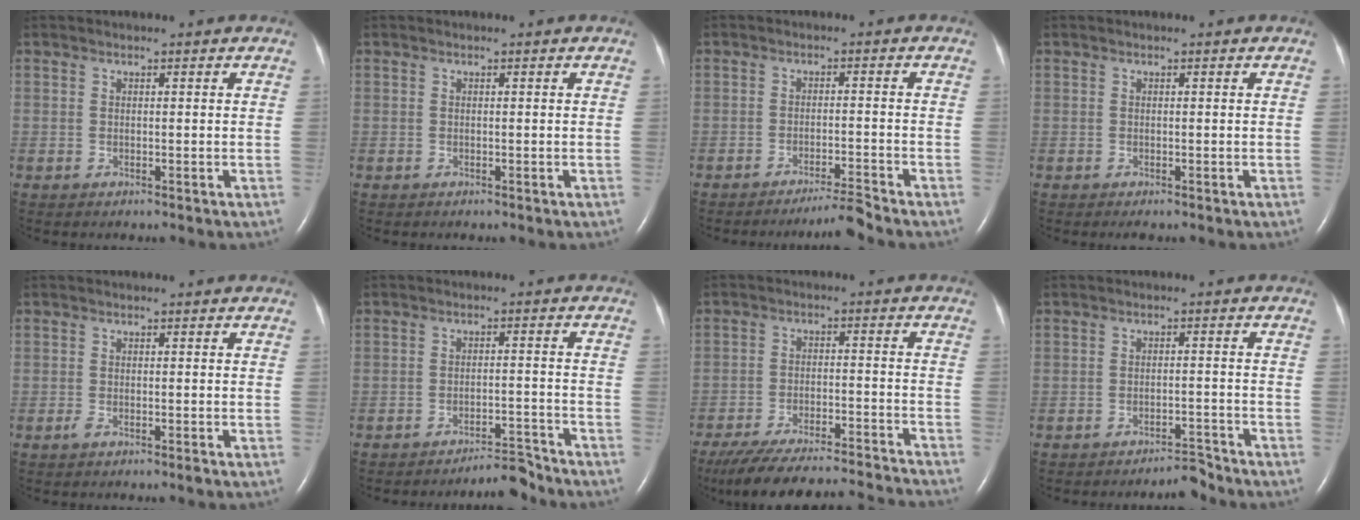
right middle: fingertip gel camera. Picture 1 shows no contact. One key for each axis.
{"total": 0.0}
{"total": 3.8, "fx": -3.4, "fy": -1.5, "fz": 0.8, "tx": -0.013, "ty": -0.016, "tz": -0.058}
{"total": 0.5, "fx": -0.4, "fy": 0.0, "fz": 0.3, "tx": -0.007, "ty": -0.002, "tz": -0.006}
{"total": 1.2, "fx": -0.8, "fy": 0.0, "fz": 0.9, "tx": -0.021, "ty": -0.003, "tz": -0.018}
{"total": 4.0, "fx": -4.0, "fy": -0.2, "fz": 0.3, "tx": 0.000, "ty": -0.005, "tz": -0.063}
{"total": 21.0, "fx": -19.5, "fy": 1.3, "fz": 7.7, "tx": -0.131, "ty": -0.026, "tz": -0.279}
{"total": 2.8, "fx": -2.8, "fy": 0.0, "fz": 0.3, "tx": 0.000, "ty": -0.011, "tz": -0.043}